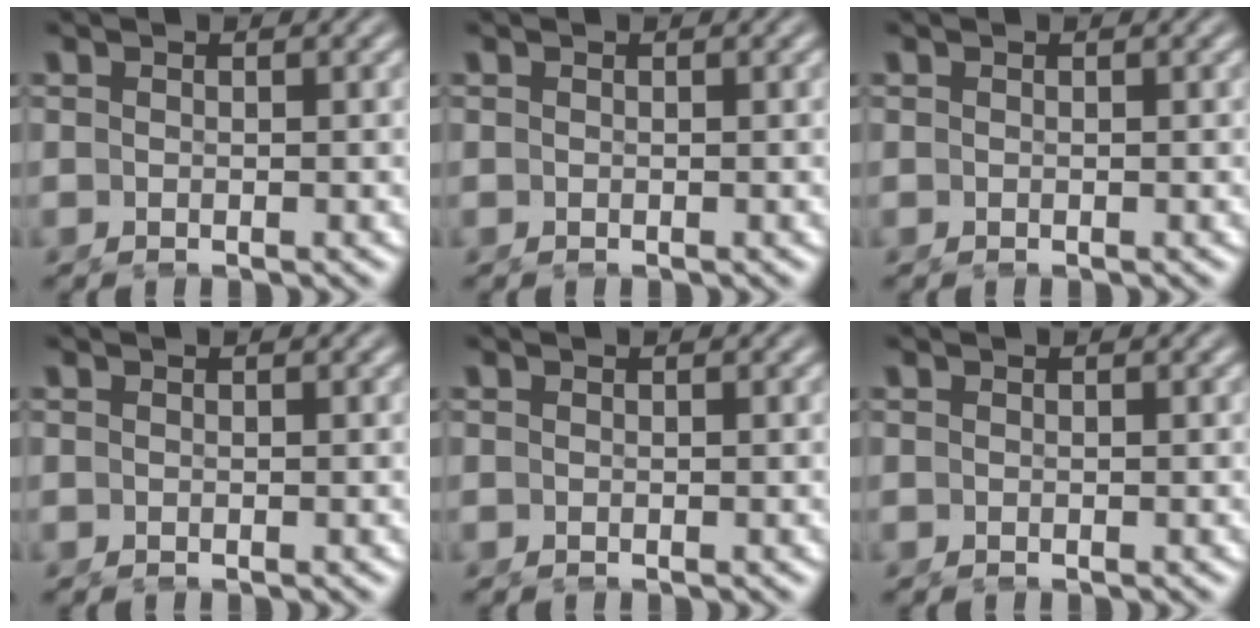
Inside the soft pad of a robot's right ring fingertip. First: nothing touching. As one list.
[{"total": 0.0}, {"total": 0.0}, {"total": 0.0}, {"total": 0.0}, {"total": 0.0}]